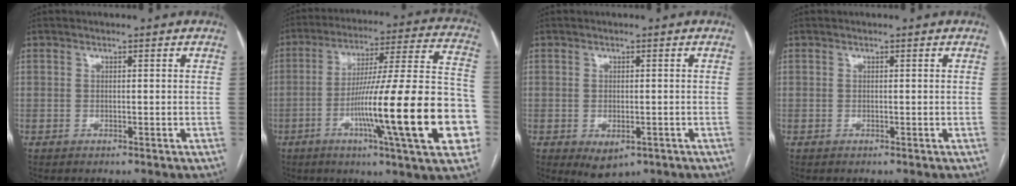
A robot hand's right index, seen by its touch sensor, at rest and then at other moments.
{"total": 25.8, "force": [-7.3, 1.0, 24.7], "torque": [-0.314, -0.001, -0.117]}
{"total": 3.8, "force": [-1.6, 2.3, 2.6], "torque": [-0.036, -0.005, -0.009]}
{"total": 0.0}